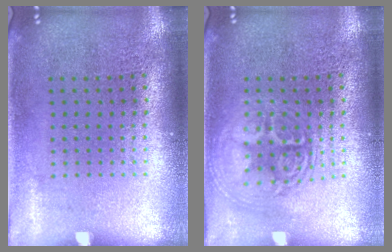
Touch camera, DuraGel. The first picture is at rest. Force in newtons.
{"total": 2.9, "press": 2.8, "slide": 0.4}